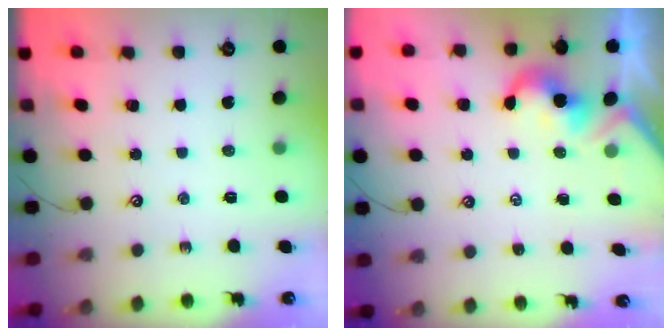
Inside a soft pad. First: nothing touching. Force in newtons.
{"total": 2.1, "press": 2.0, "slide": 0.5}